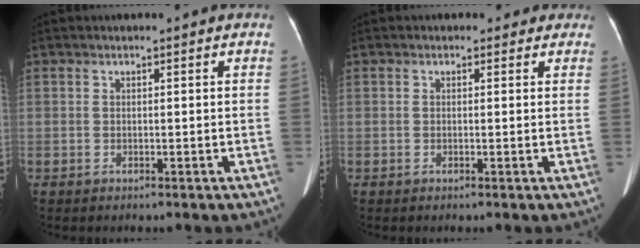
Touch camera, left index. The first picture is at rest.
{"total": 1.6, "force": [0.9, 1.3, 0.1], "torque": [0.006, 0.000, 0.001]}